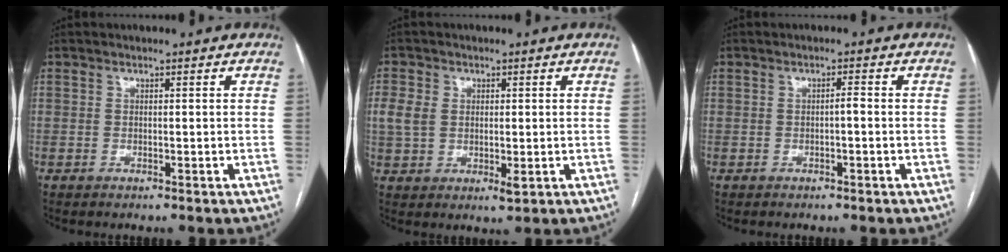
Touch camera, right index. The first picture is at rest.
{"total": 5.4, "force": [0.3, 3.6, 4.0], "torque": [-0.083, 0.001, 0.011]}
{"total": 1.0, "force": [-0.3, 0.1, 0.9], "torque": [-0.013, 0.003, -0.006]}